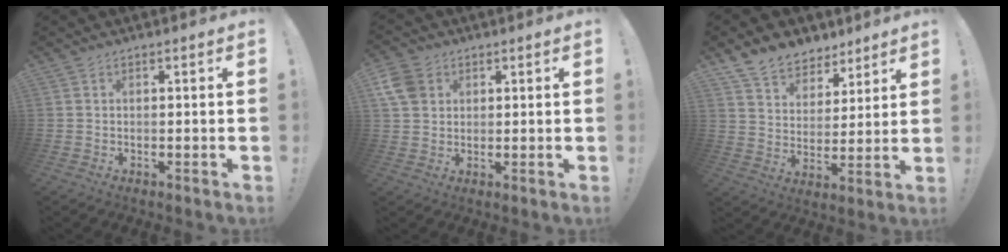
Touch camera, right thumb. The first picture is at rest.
{"total": 7.3, "force": [2.9, 5.9, 3.2], "torque": [-0.055, -0.005, 0.060]}
{"total": 11.2, "force": [8.8, 6.6, 2.5], "torque": [-0.049, -0.063, 0.172]}